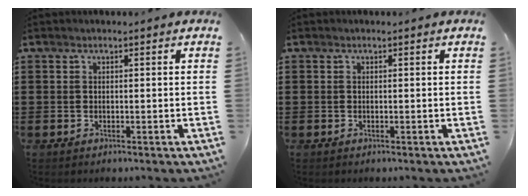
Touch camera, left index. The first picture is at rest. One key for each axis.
{"total": 0.0}